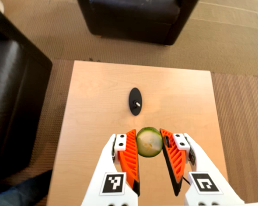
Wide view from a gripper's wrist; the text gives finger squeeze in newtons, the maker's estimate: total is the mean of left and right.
{"total": 9.2, "left": 9.1, "right": 9.3}